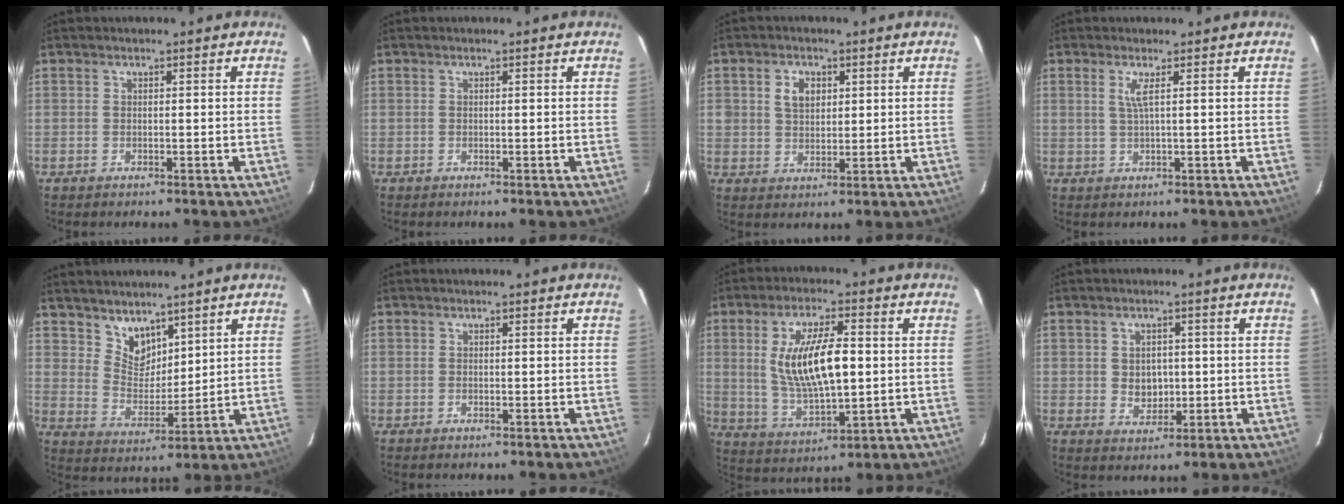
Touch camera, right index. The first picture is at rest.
{"total": 0.0}
{"total": 4.5, "force": [1.6, 3.5, 2.4], "torque": [-0.038, 0.011, 0.033]}
{"total": 2.1, "force": [0.7, -0.5, 1.9], "torque": [-0.037, -0.004, 0.014]}
{"total": 7.0, "force": [5.3, 4.0, 2.0], "torque": [-0.026, 0.000, 0.106]}
{"total": 0.0}
{"total": 13.9, "force": [1.4, 5.0, 12.9], "torque": [-0.243, -0.004, 0.037]}
{"total": 4.3, "force": [0.0, 3.6, 2.4], "torque": [-0.040, -0.001, 0.008]}